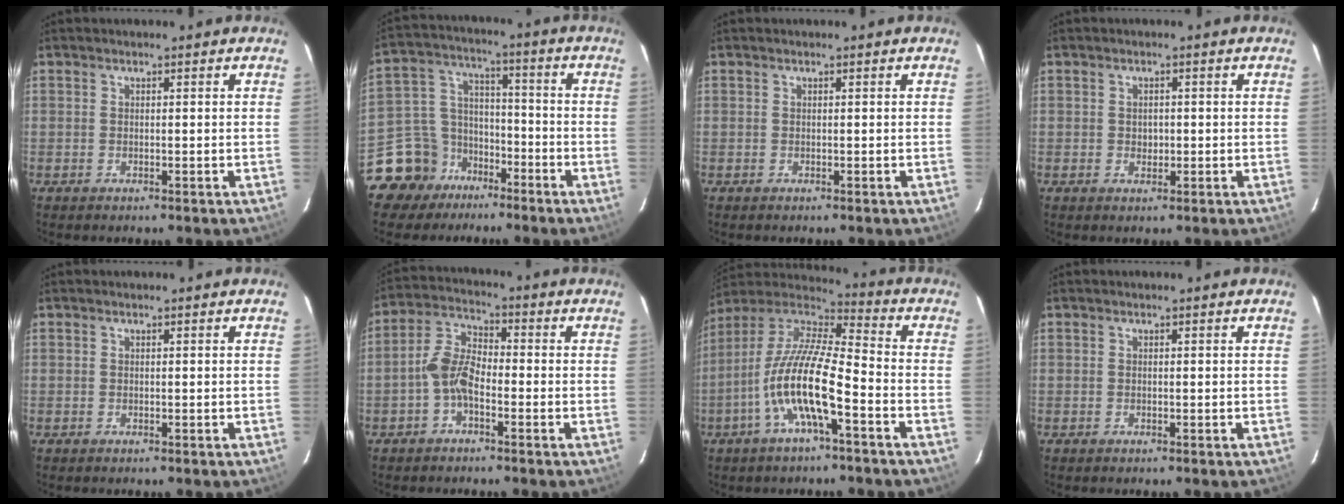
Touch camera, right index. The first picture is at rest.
{"total": 11.6, "force": [-8.4, 7.9, 1.3], "torque": [-0.054, 0.059, -0.147]}
{"total": 0.0}
{"total": 1.5, "force": [-0.1, 1.4, 0.6], "torque": [-0.008, 0.003, -0.001]}
{"total": 0.0}
{"total": 6.3, "force": [-2.5, 3.2, 4.9], "torque": [-0.104, 0.017, -0.053]}
{"total": 15.0, "force": [-5.8, 3.0, 13.4], "torque": [-0.260, -0.004, -0.119]}
{"total": 0.0}